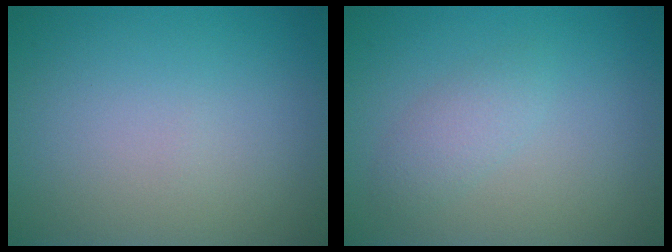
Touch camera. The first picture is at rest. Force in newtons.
{"total": 1.8, "press": 1.8, "slide": 0.1}